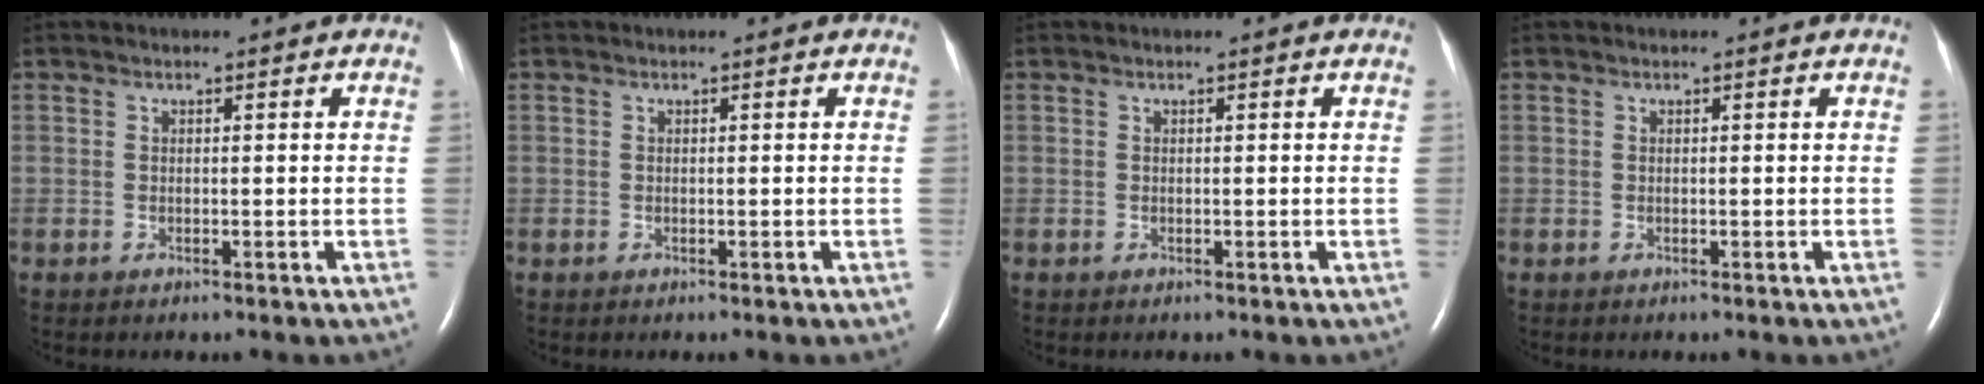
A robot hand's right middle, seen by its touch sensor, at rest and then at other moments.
{"total": 0.0}
{"total": 0.0}
{"total": 0.0}